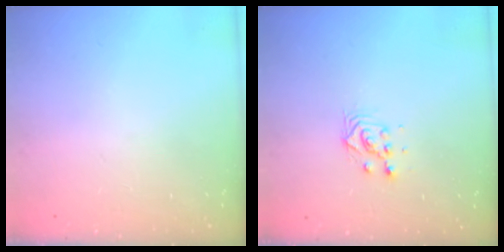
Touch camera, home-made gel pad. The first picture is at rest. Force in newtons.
{"total": 3.7, "press": 3.7, "slide": 0.2}